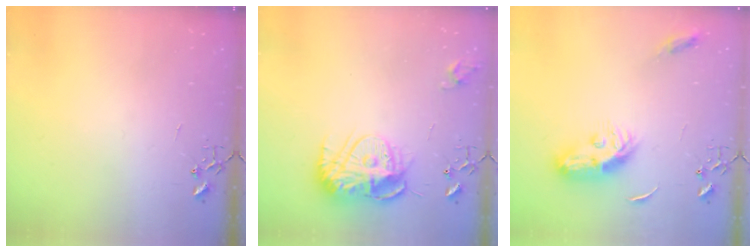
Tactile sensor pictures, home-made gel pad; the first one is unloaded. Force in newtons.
{"total": 15.3, "press": 15.3, "slide": 1.2}
{"total": 10.2, "press": 10.2, "slide": 0.2}